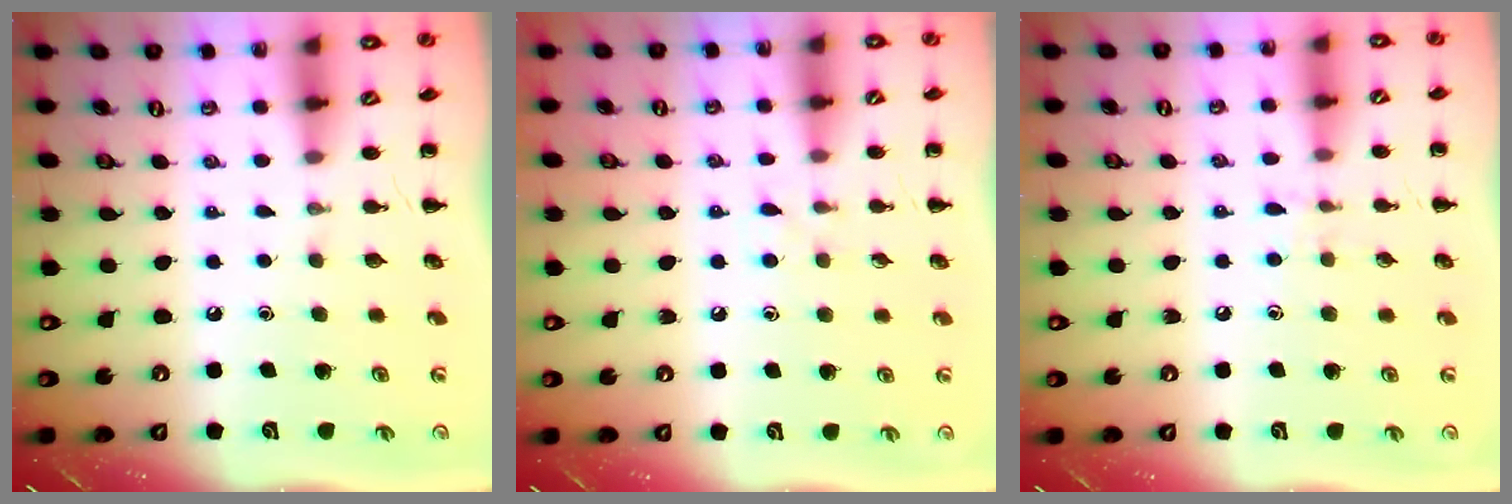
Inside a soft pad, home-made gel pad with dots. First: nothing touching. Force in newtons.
{"total": 4.8, "press": 4.5, "slide": 1.9}
{"total": 5.3, "press": 4.9, "slide": 2.1}